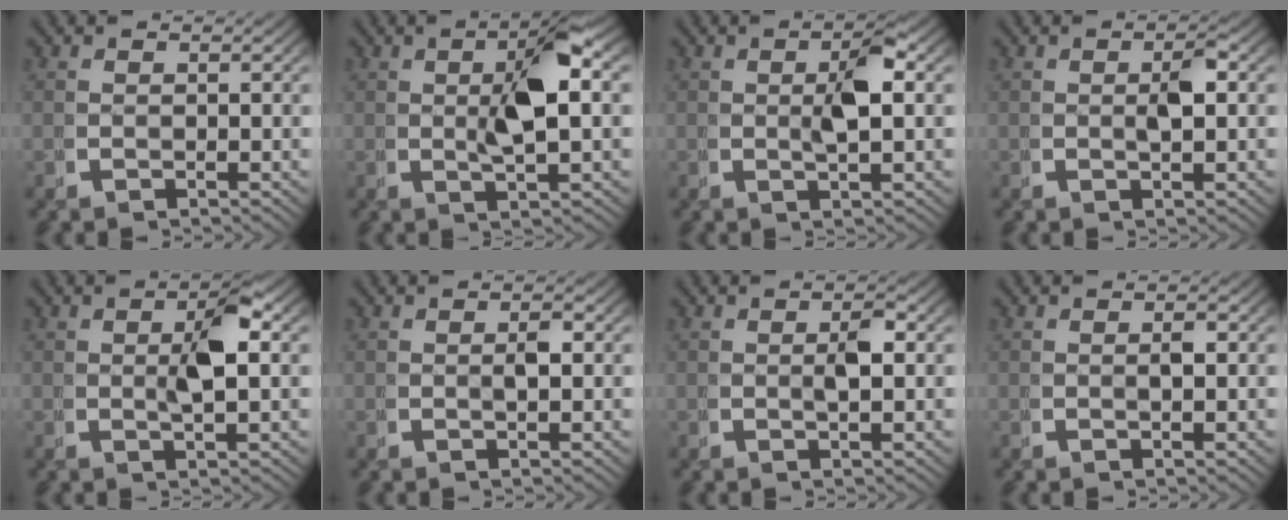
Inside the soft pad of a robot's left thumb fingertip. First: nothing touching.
{"total": 5.7, "force": [1.0, 1.6, 5.4], "torque": [-0.089, 0.010, 0.017]}
{"total": 3.4, "force": [0.7, 1.1, 3.2], "torque": [-0.057, 0.005, 0.008]}
{"total": 2.0, "force": [0.3, 0.7, 1.8], "torque": [-0.030, 0.005, 0.003]}
{"total": 3.8, "force": [0.7, 1.2, 3.5], "torque": [-0.063, 0.006, 0.008]}
{"total": 1.2, "force": [0.2, 0.5, 1.1], "torque": [-0.017, 0.008, -0.001]}
{"total": 1.9, "force": [0.4, 0.7, 1.7], "torque": [-0.031, 0.006, 0.002]}
{"total": 0.9, "force": [0.1, 0.3, 0.8], "torque": [-0.010, 0.008, -0.002]}